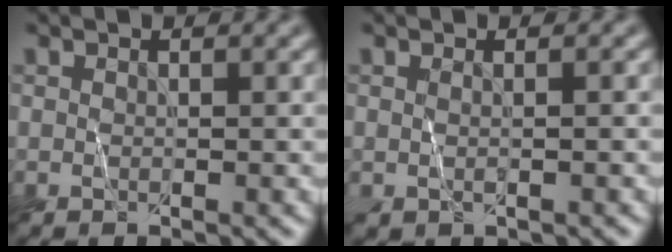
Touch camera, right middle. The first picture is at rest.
{"total": 0.7, "force": [0.1, 0.3, 0.6], "torque": [-0.011, 0.000, -0.001]}